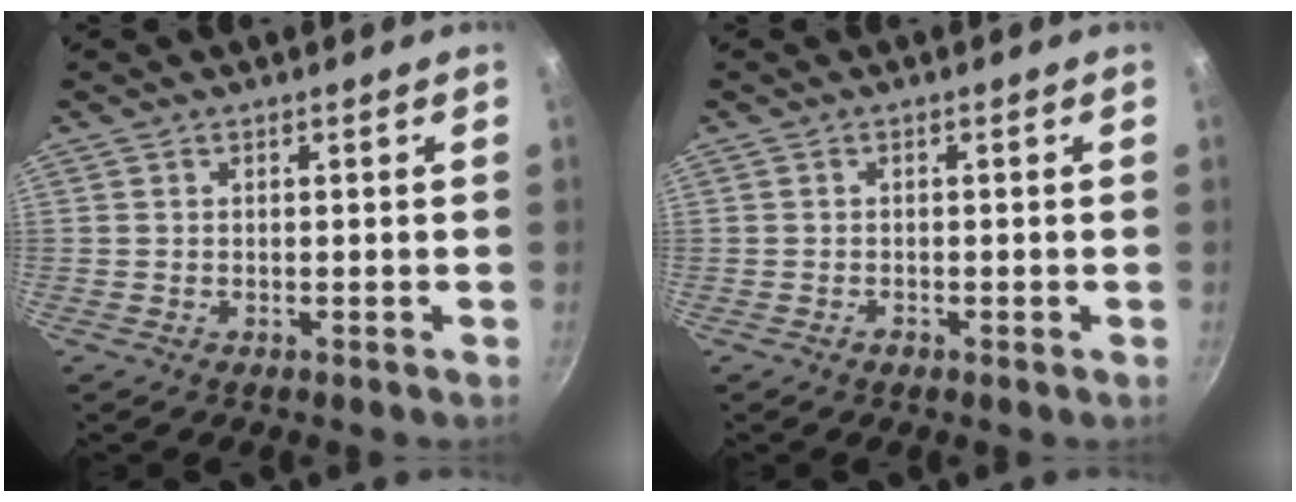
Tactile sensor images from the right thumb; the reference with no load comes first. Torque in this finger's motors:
{"motor_torque": [1.19, 0.06, 0.63, -0.27, 0.00]}